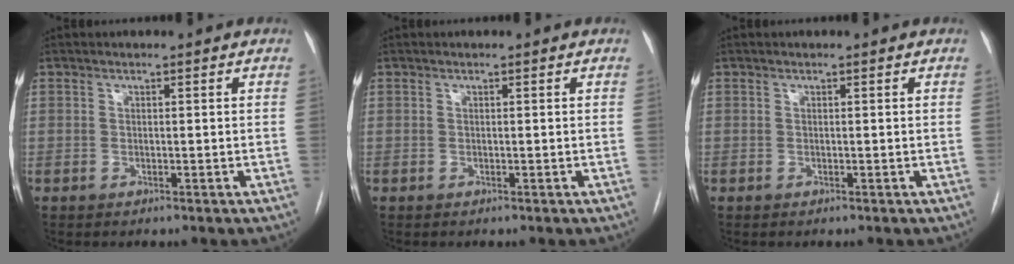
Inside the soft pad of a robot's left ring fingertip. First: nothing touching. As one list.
[{"total": 0.0}, {"total": 0.0}]